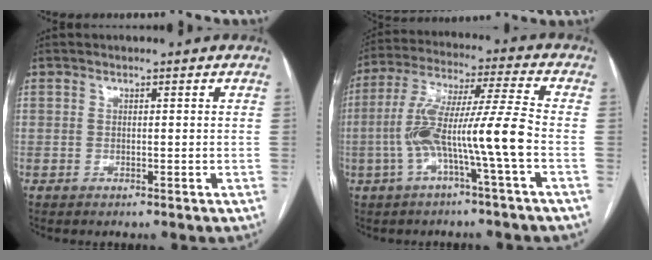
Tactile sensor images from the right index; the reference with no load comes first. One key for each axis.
{"total": 12.3, "fx": -3.4, "fy": -0.6, "fz": 11.8, "tx": -0.236, "ty": 0.023, "tz": -0.065}